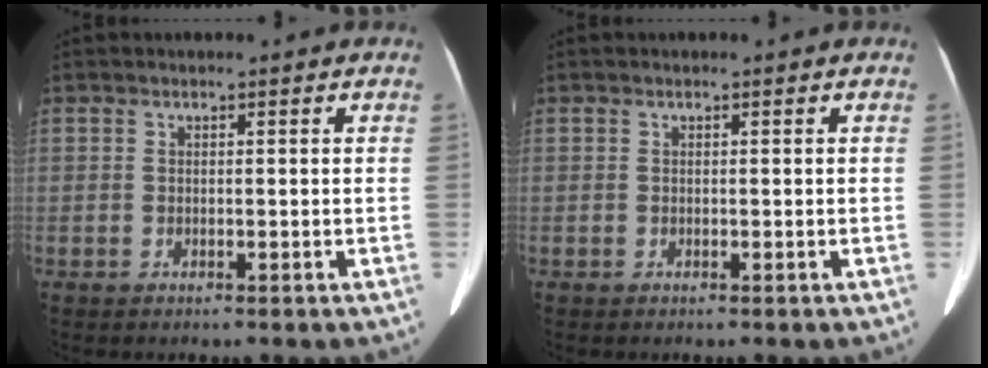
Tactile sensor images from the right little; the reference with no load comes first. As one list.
[{"total": 0.0}]